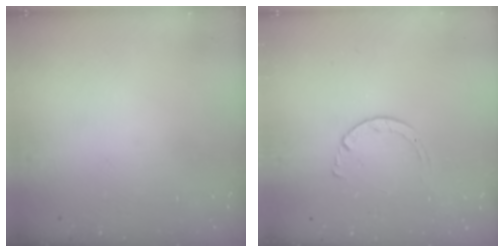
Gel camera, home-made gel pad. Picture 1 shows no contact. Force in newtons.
{"total": 2.7, "press": 2.7, "slide": 0.3}